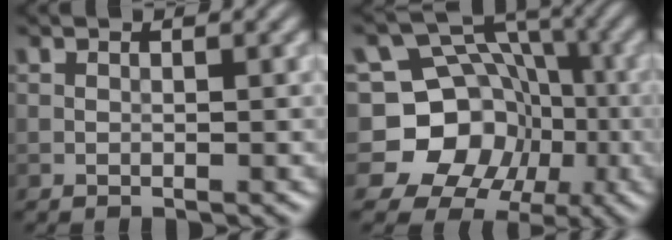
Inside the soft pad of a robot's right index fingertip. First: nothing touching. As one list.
[{"total": 12.5, "force": [-2.7, 11.6, 3.9], "torque": [-0.078, 0.009, -0.067]}]